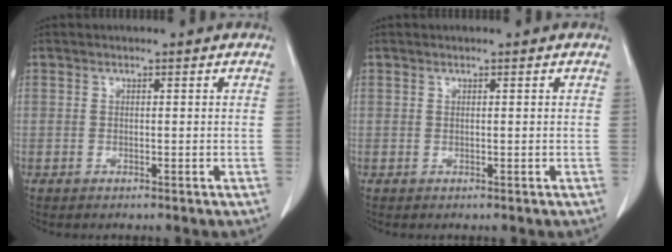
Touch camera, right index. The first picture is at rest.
{"total": 0.0}